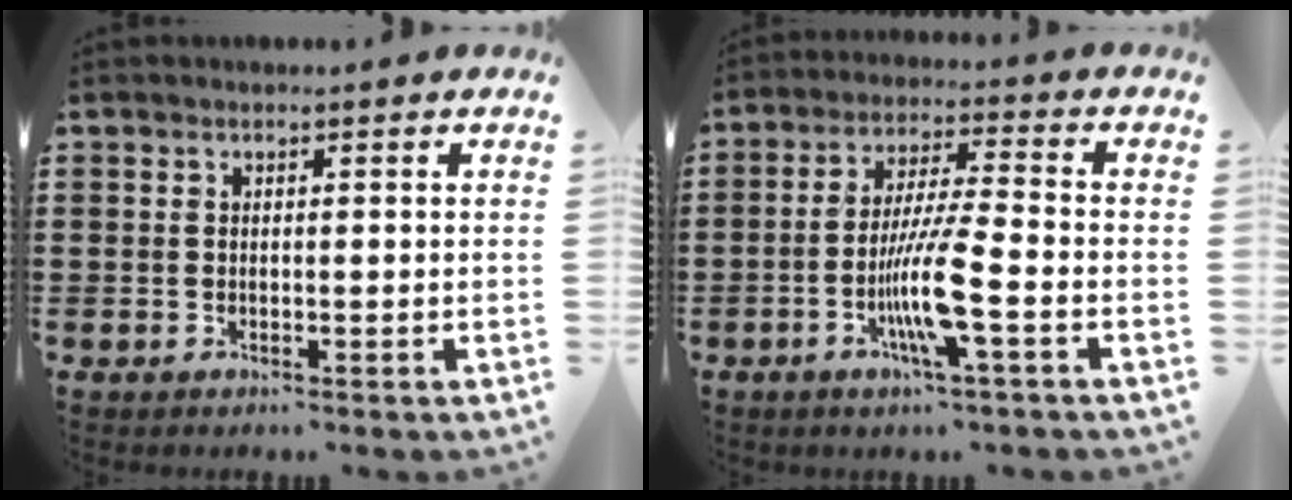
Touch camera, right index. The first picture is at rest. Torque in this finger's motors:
{"motor_torque": [2.14, 0.00, 0.35, 0.21]}